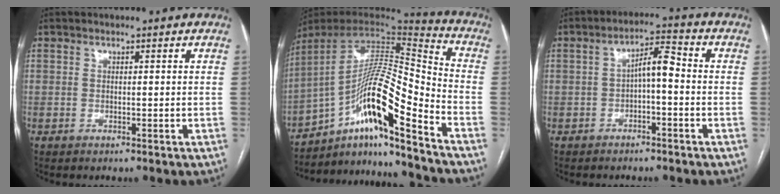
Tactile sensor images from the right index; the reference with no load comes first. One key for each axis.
{"total": 18.3, "fx": -11.1, "fy": 0.6, "fz": 14.6, "tx": -0.261, "ty": 0.015, "tz": -0.191}
{"total": 5.1, "fx": -0.6, "fy": 1.4, "fz": 4.8, "tx": -0.083, "ty": 0.026, "tz": -0.012}